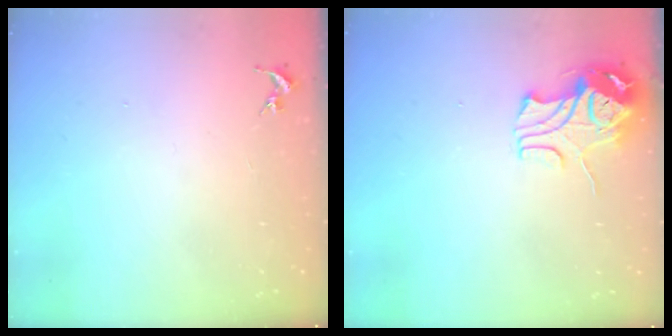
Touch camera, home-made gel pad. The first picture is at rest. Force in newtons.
{"total": 10.6, "press": 10.5, "slide": 1.6}